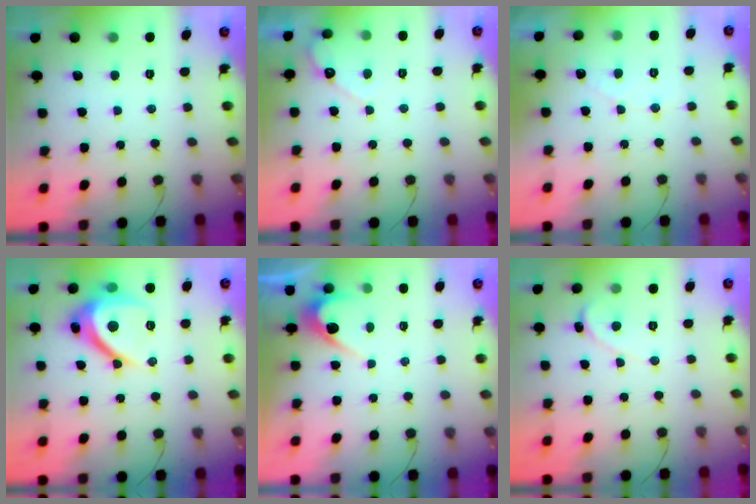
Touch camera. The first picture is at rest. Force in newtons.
{"total": 4.0, "press": 4.0, "slide": 0.3}
{"total": 2.8, "press": 2.8, "slide": 0.2}
{"total": 11.8, "press": 11.8, "slide": 1.2}
{"total": 3.0, "press": 3.0, "slide": 0.2}
{"total": 0.6, "press": 0.6, "slide": 0.1}